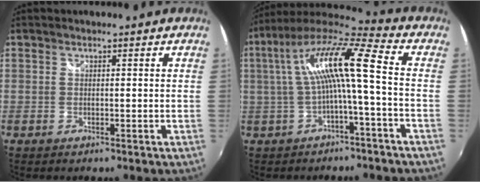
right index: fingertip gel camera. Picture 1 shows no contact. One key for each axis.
{"total": 12.9, "fx": -0.4, "fy": 1.0, "fz": 12.9, "tx": -0.247, "ty": 0.021, "tz": -0.004}